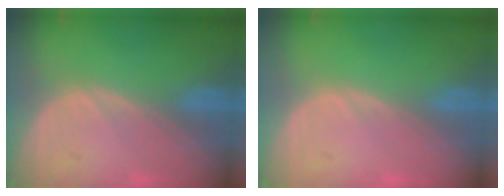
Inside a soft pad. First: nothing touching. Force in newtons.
{"total": 0.0}